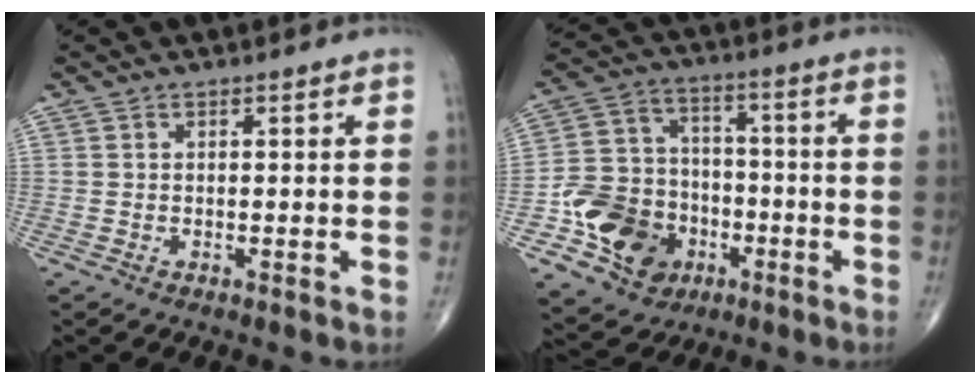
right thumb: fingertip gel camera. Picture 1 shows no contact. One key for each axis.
{"total": 15.9, "fx": -6.0, "fy": 12.7, "fz": 7.4, "tx": -0.101, "ty": 0.047, "tz": -0.100}